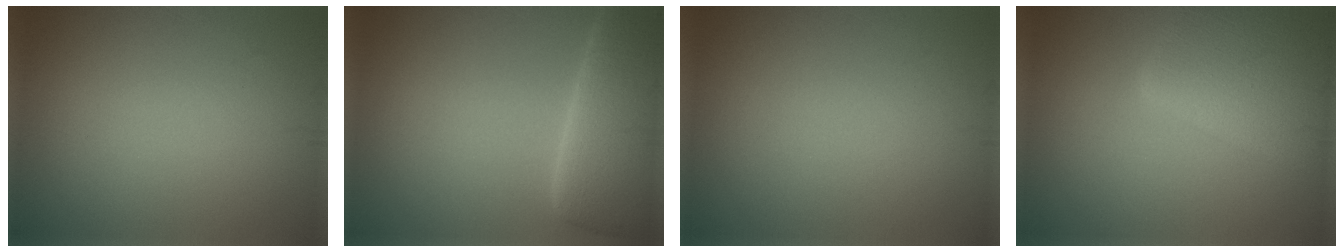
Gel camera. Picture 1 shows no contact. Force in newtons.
{"total": 9.0, "press": 9.0, "slide": 0.4}
{"total": 0.0}
{"total": 7.9, "press": 7.9, "slide": 0.4}